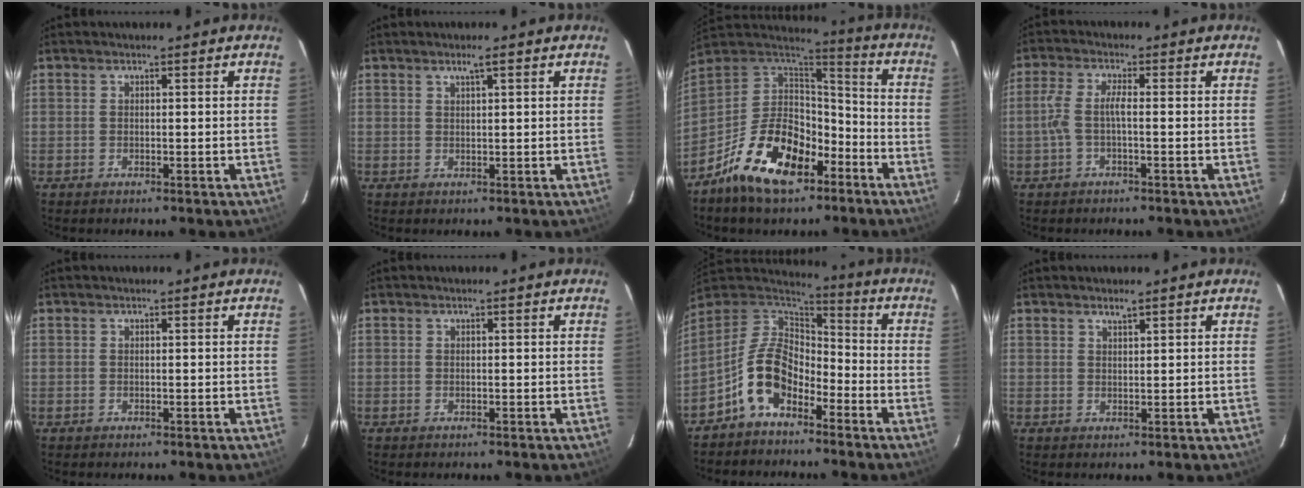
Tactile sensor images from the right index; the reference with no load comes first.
{"total": 1.6, "force": [1.0, 0.1, 1.3], "torque": [-0.024, 0.005, 0.018]}
{"total": 19.1, "force": [-11.1, 9.7, 12.1], "torque": [-0.239, 0.008, -0.191]}
{"total": 3.4, "force": [-1.2, 0.3, 3.2], "torque": [-0.075, 0.005, -0.023]}
{"total": 0.0}
{"total": 0.0}
{"total": 11.1, "force": [-6.1, 6.4, 6.7], "torque": [-0.140, 0.021, -0.120]}
{"total": 1.3, "force": [1.1, 0.2, 0.7], "torque": [-0.012, 0.002, 0.019]}